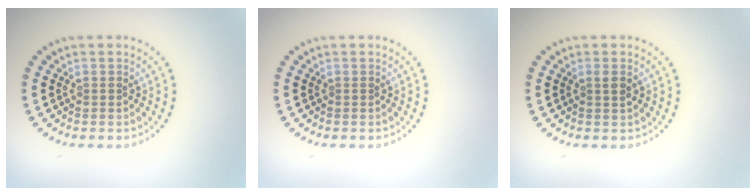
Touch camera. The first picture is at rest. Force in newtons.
{"total": 0.0}
{"total": 0.9, "press": 0.9, "slide": 0.3}